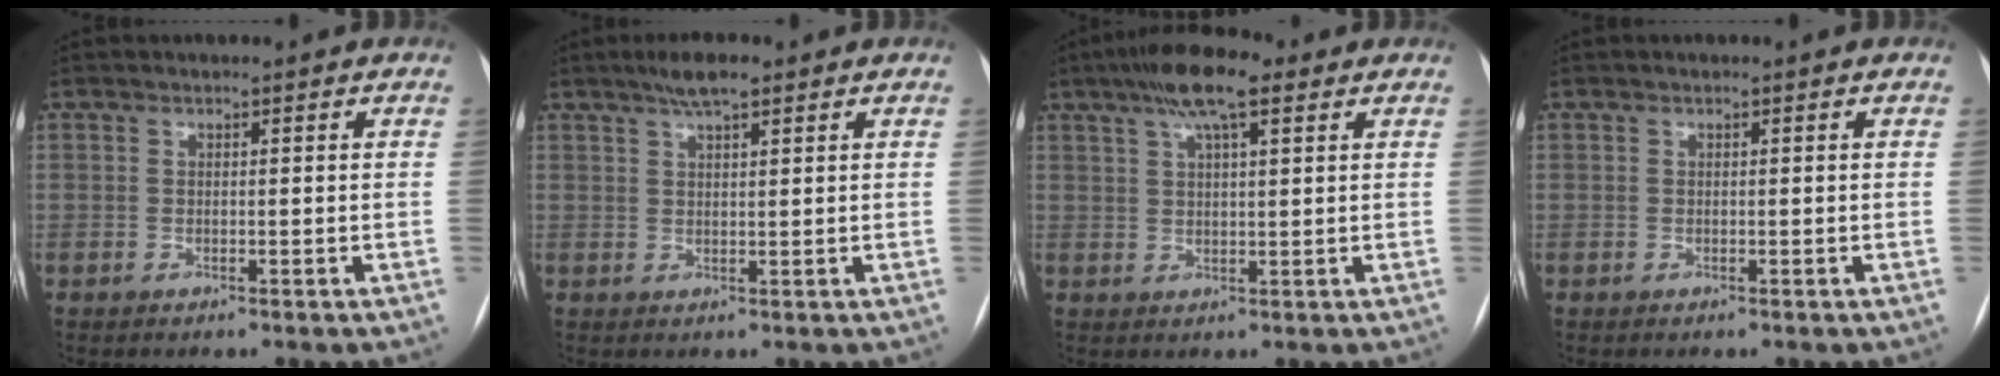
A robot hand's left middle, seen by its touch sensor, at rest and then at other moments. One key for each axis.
{"total": 4.1, "fx": 2.9, "fy": 0.7, "fz": 2.8, "tx": -0.051, "ty": 0.012, "tz": 0.050}
{"total": 8.5, "fx": 5.0, "fy": 1.9, "fz": 6.6, "tx": -0.121, "ty": 0.023, "tz": 0.081}
{"total": 0.0}